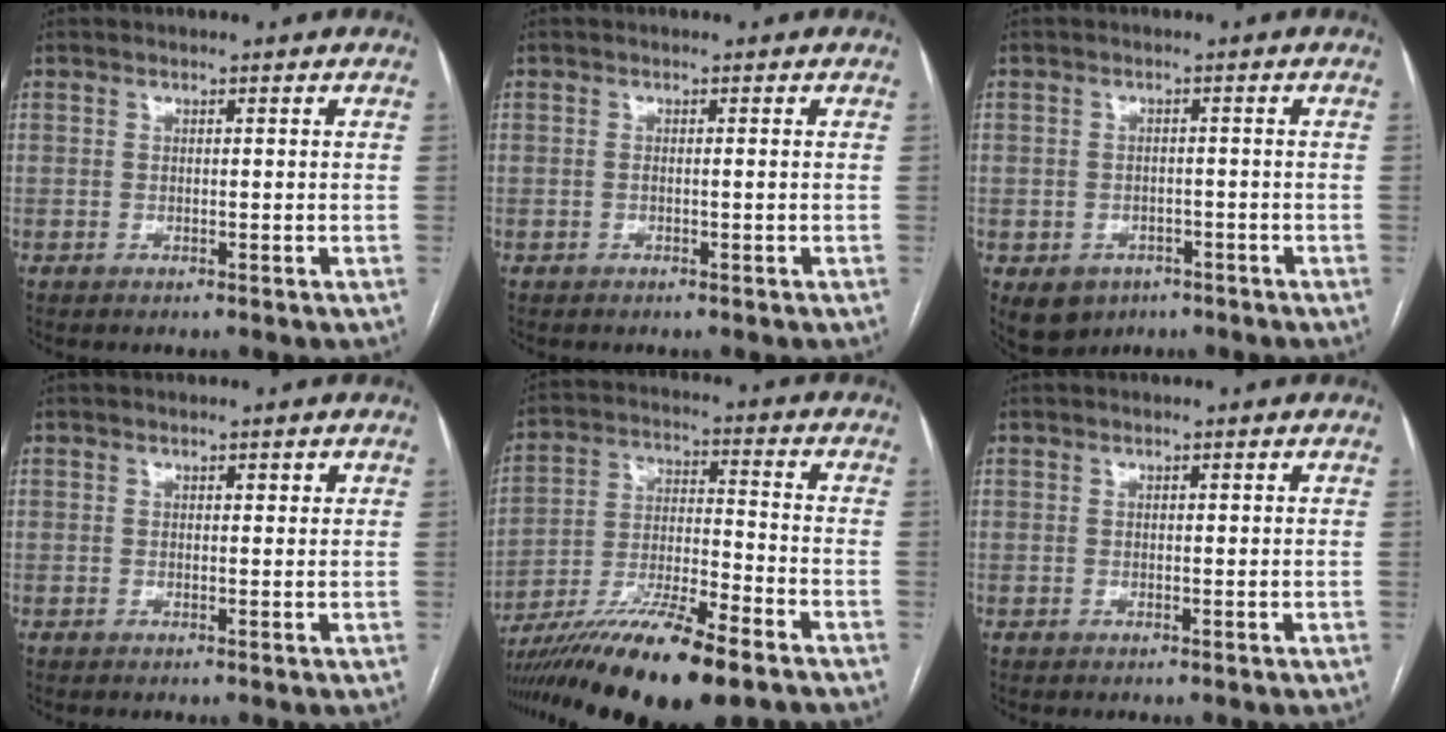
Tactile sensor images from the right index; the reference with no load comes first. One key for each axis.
{"total": 0.6, "fx": -0.1, "fy": 0.0, "fz": 0.6, "tx": -0.013, "ty": 0.000, "tz": -0.001}
{"total": 5.7, "fx": -3.0, "fy": 4.7, "fz": 1.4, "tx": -0.023, "ty": 0.004, "tz": -0.034}
{"total": 1.0, "fx": 0.5, "fy": 0.4, "fz": 0.8, "tx": -0.009, "ty": 0.000, "tz": 0.005}
{"total": 18.3, "fx": -13.0, "fy": 1.9, "fz": 12.7, "tx": -0.225, "ty": -0.032, "tz": -0.230}
{"total": 0.6, "fx": 0.2, "fy": 0.2, "fz": 0.5, "tx": -0.007, "ty": 0.000, "tz": 0.003}